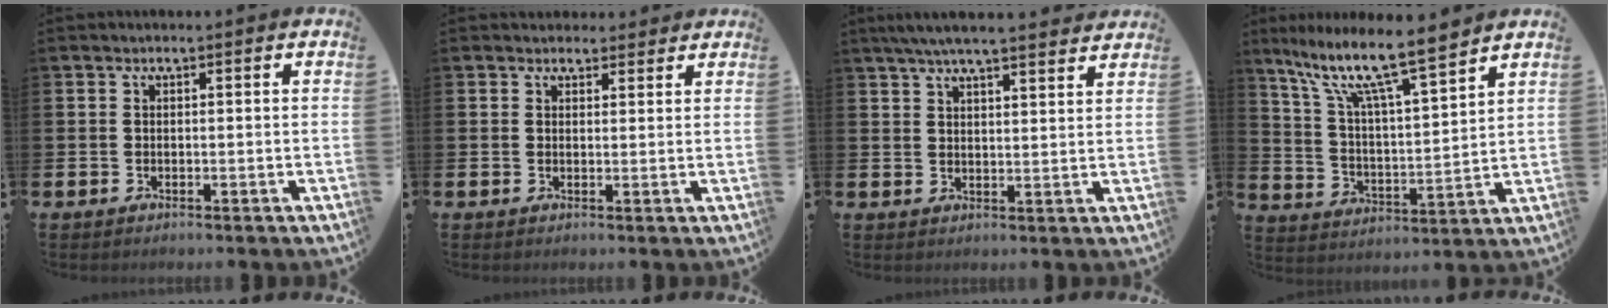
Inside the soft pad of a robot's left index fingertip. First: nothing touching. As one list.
[{"total": 2.4, "force": [2.2, 1.0, 0.0], "torque": [0.012, -0.008, 0.038]}, {"total": 5.8, "force": [5.4, 0.4, 2.0], "torque": [-0.054, -0.016, 0.098]}, {"total": 11.7, "force": [9.5, 1.9, 6.5], "torque": [-0.152, -0.055, 0.158]}]